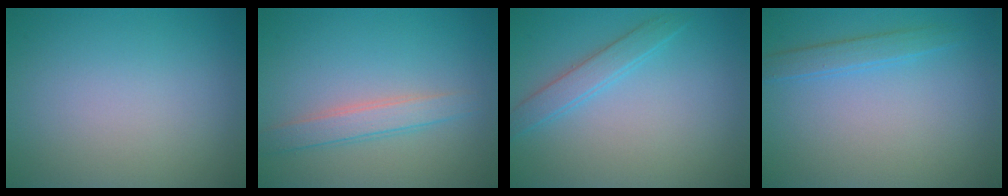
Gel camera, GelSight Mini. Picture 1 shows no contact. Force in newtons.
{"total": 2.4, "press": 2.4, "slide": 0.1}
{"total": 2.2, "press": 2.1, "slide": 0.2}
{"total": 1.7, "press": 1.7, "slide": 0.1}